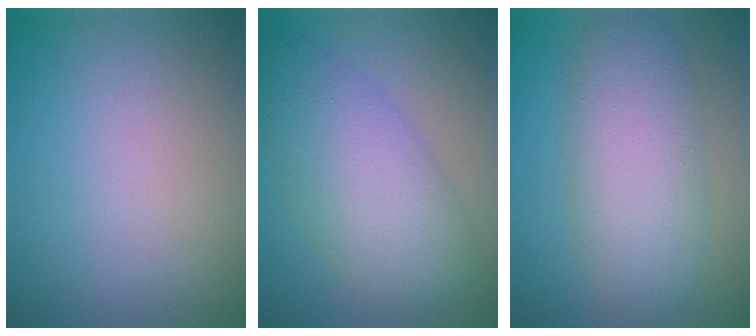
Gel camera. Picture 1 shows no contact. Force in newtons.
{"total": 7.4, "press": 7.4, "slide": 0.1}
{"total": 6.4, "press": 6.4, "slide": 0.1}